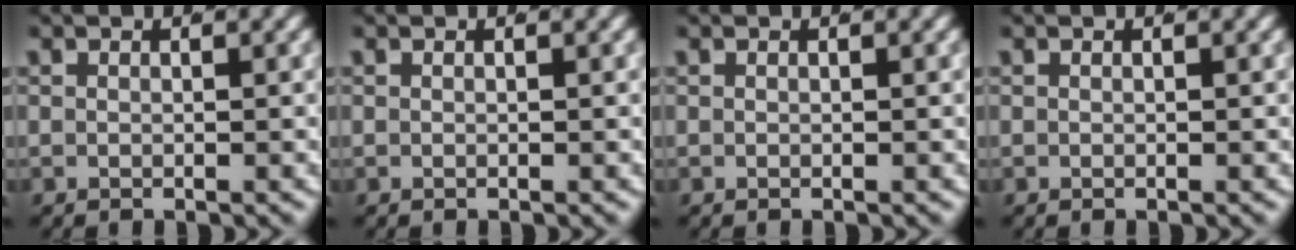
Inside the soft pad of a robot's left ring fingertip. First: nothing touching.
{"total": 0.0}
{"total": 0.0}
{"total": 0.0}